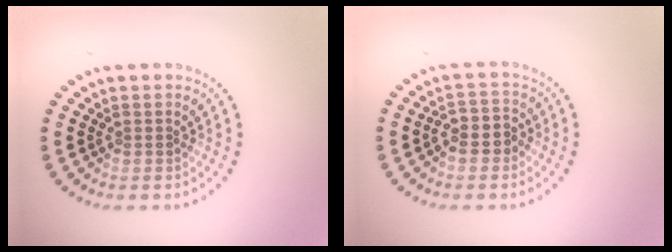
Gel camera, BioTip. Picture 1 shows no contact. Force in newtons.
{"total": 2.6, "press": 2.4, "slide": 1.0}